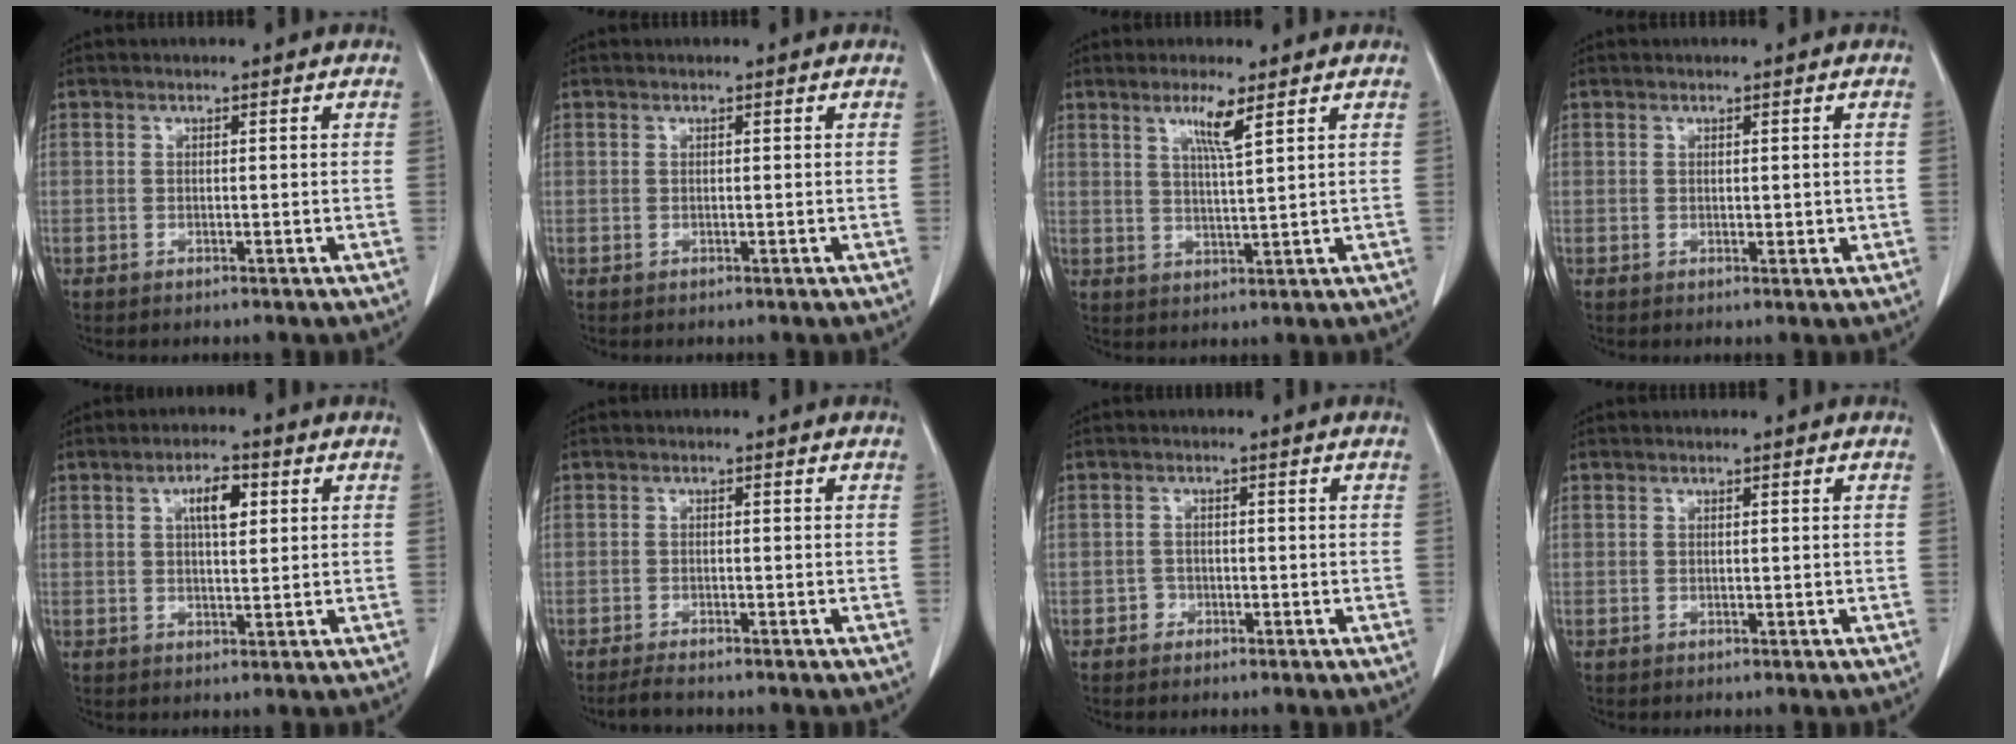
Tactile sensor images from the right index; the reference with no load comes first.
{"total": 0.0}
{"total": 4.5, "force": [2.5, -0.4, 3.7], "torque": [-0.070, -0.006, 0.048]}
{"total": 1.2, "force": [0.1, 0.6, 1.0], "torque": [-0.013, -0.004, 0.004]}
{"total": 4.7, "force": [1.6, 1.7, 4.1], "torque": [-0.069, 0.006, 0.025]}
{"total": 2.9, "force": [-2.6, 0.3, 1.3], "torque": [-0.026, -0.006, -0.039]}
{"total": 1.4, "force": [-0.7, 1.2, -0.1], "torque": [0.006, 0.007, -0.016]}
{"total": 0.0}